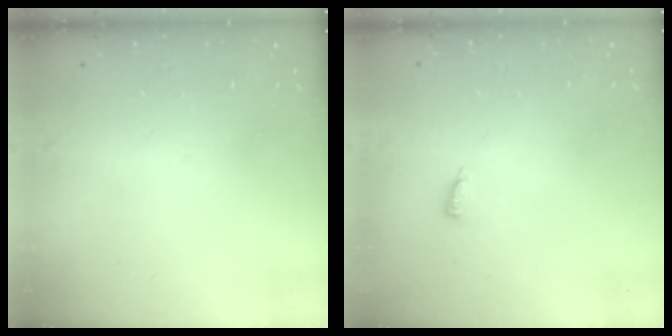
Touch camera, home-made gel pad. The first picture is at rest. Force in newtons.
{"total": 4.3, "press": 4.2, "slide": 1.0}